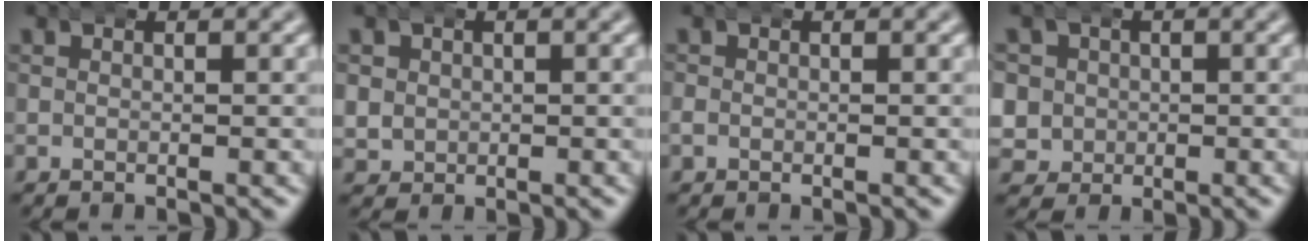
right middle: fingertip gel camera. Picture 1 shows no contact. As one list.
[{"total": 3.4, "force": [0.5, 3.2, 0.9], "torque": [-0.040, -0.017, 0.008]}, {"total": 0.7, "force": [-0.2, 0.7, 0.0], "torque": [-0.007, 0.001, -0.008]}, {"total": 6.1, "force": [-0.3, 5.9, 1.7], "torque": [-0.077, -0.027, -0.012]}]